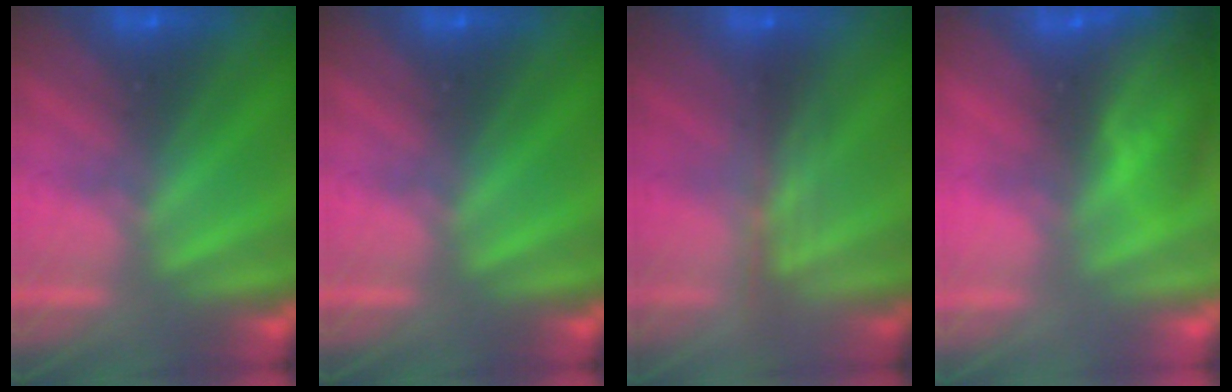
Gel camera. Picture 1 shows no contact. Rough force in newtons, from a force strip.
{"total": 0.0}
{"total": 2.4}
{"total": 7.4}